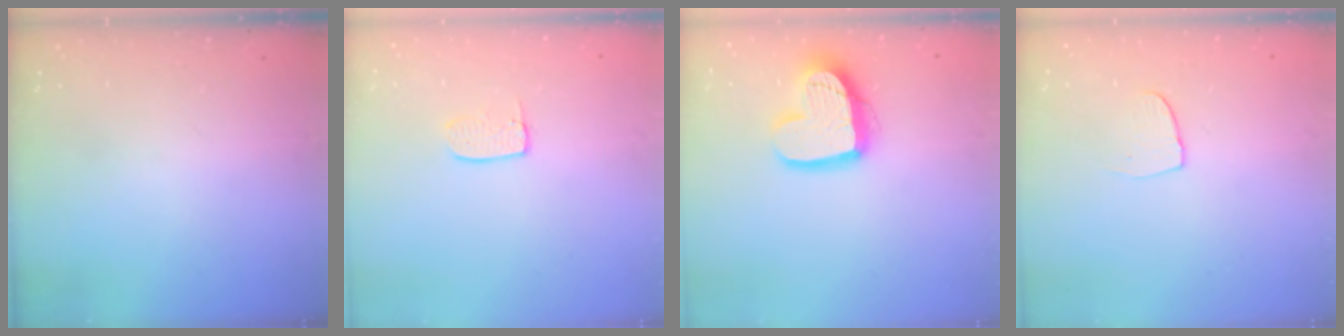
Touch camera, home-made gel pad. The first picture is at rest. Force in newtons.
{"total": 6.0, "press": 6.0, "slide": 0.4}
{"total": 15.3, "press": 15.2, "slide": 1.3}
{"total": 4.2, "press": 4.2, "slide": 0.3}